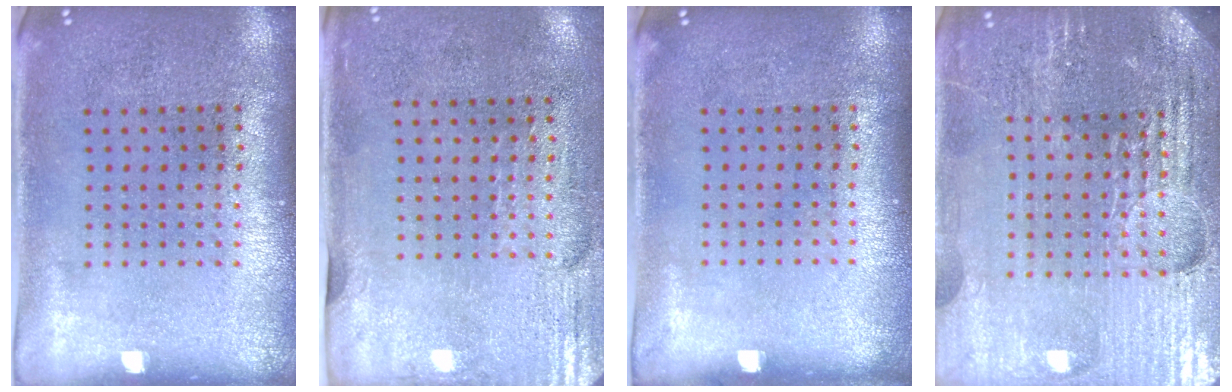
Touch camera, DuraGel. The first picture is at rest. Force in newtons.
{"total": 3.0, "press": 2.5, "slide": 1.6}
{"total": 0.0}
{"total": 5.3, "press": 4.8, "slide": 2.1}